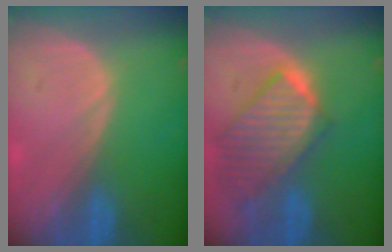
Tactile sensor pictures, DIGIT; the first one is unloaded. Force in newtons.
{"total": 9.9, "press": 8.7, "slide": 4.7}